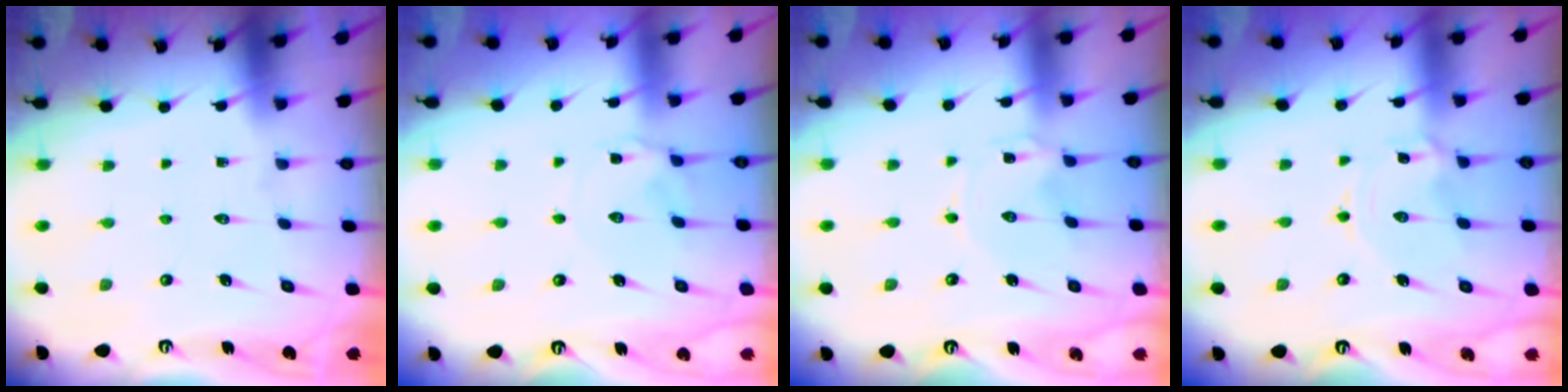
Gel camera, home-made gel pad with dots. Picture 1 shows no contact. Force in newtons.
{"total": 1.8, "press": 1.8, "slide": 0.2}
{"total": 0.0}
{"total": 1.7, "press": 1.7, "slide": 0.1}